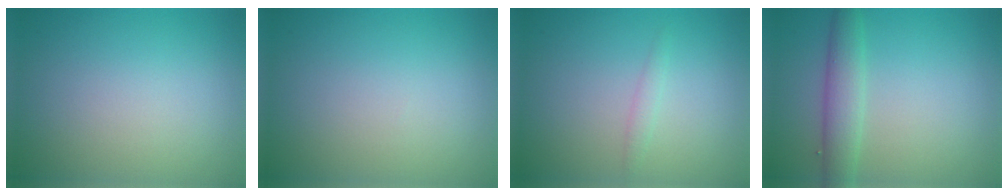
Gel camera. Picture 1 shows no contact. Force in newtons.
{"total": 0.0}
{"total": 0.8, "press": 0.8, "slide": 0.1}
{"total": 3.2, "press": 3.2, "slide": 0.2}